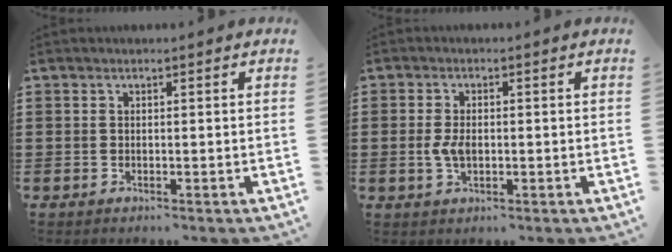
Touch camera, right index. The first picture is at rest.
{"total": 3.5, "force": [-0.3, 2.0, 2.9], "torque": [-0.070, 0.000, -0.010]}